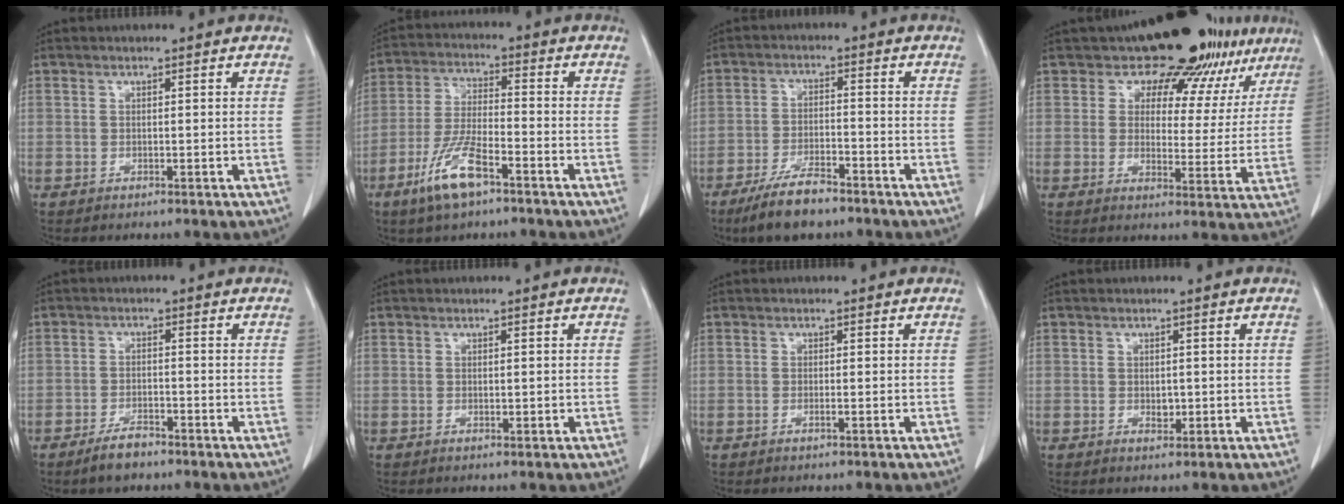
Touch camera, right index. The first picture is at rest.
{"total": 9.2, "force": [-5.4, 2.1, 7.1], "torque": [-0.151, -0.012, -0.103]}
{"total": 7.9, "force": [-6.0, 2.0, 4.8], "torque": [-0.094, -0.013, -0.108]}
{"total": 13.5, "force": [10.8, 5.9, 5.5], "torque": [-0.044, -0.014, 0.110]}
{"total": 3.7, "force": [-2.9, 1.2, 2.0], "torque": [-0.043, -0.001, -0.050]}
{"total": 0.7, "force": [0.0, 0.3, 0.6], "torque": [-0.011, -0.003, 0.002]}
{"total": 0.5, "force": [-0.2, -0.1, 0.5], "torque": [-0.010, -0.001, -0.004]}
{"total": 1.4, "force": [-0.1, 1.0, 1.1], "torque": [-0.016, -0.001, 0.001]}